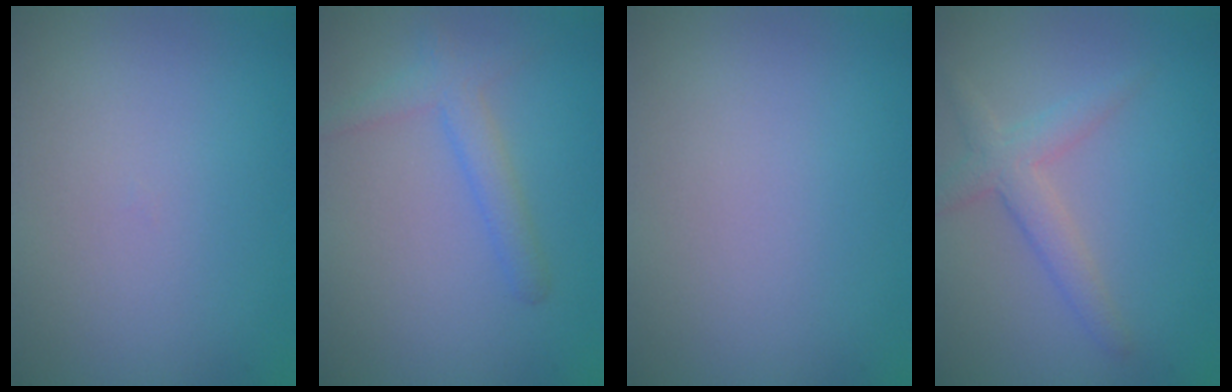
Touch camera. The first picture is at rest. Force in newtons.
{"total": 2.4, "press": 2.4, "slide": 0.1}
{"total": 0.0}
{"total": 2.8, "press": 2.8, "slide": 0.2}